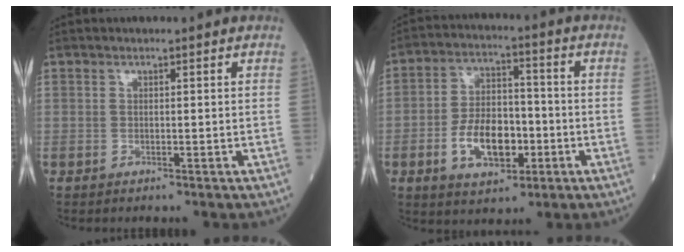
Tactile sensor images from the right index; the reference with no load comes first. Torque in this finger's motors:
{"motor_torque": [0.34, -0.20, 0.22, 0.15]}